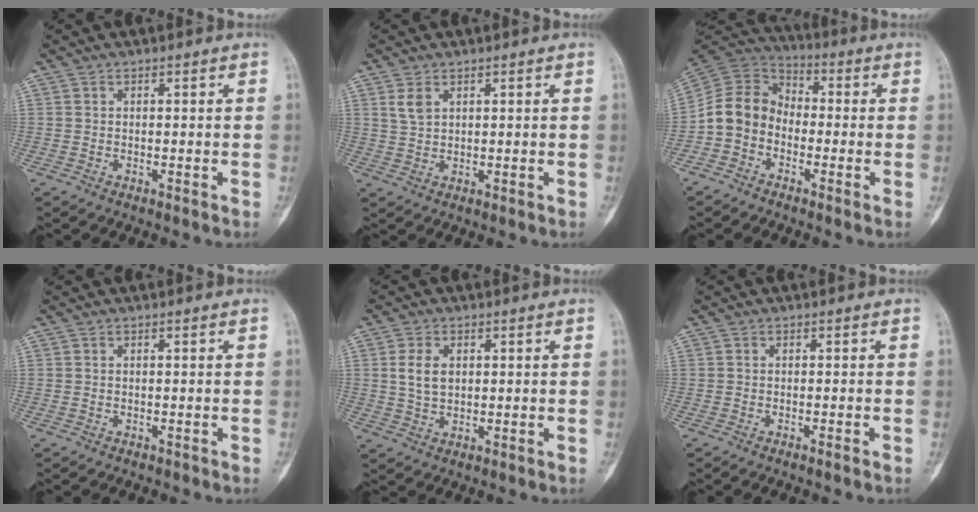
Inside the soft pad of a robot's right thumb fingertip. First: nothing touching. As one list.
[{"total": 2.9, "force": [1.5, 1.7, 1.8], "torque": [-0.033, -0.003, 0.036]}, {"total": 9.8, "force": [-2.8, 8.1, 4.7], "torque": [-0.076, 0.051, -0.071]}, {"total": 0.0}, {"total": 5.0, "force": [1.1, 3.3, 3.6], "torque": [-0.062, -0.003, 0.024]}, {"total": 1.0, "force": [-0.7, -0.1, 0.7], "torque": [-0.013, 0.000, -0.013]}]